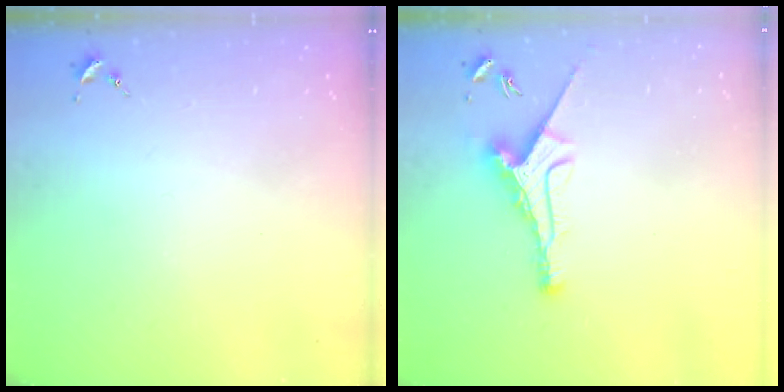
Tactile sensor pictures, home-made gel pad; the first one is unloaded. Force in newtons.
{"total": 9.2, "press": 9.2, "slide": 0.5}